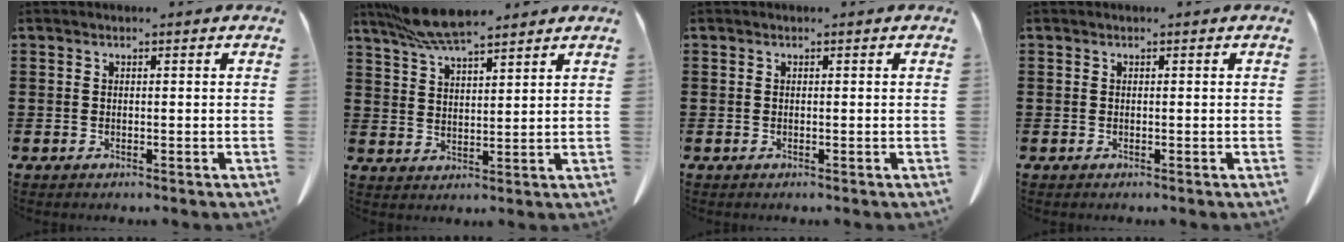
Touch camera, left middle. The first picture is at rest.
{"total": 7.8, "force": [6.7, 1.2, 3.9], "torque": [-0.091, -0.014, 0.125]}
{"total": 0.0}
{"total": 0.0}